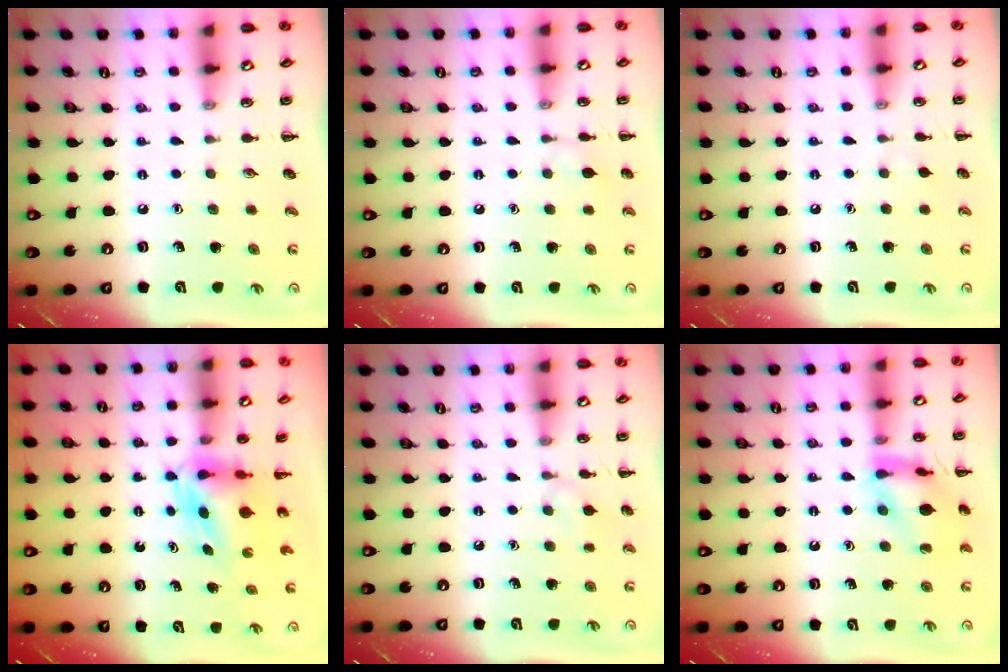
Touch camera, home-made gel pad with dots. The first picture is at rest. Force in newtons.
{"total": 4.0, "press": 4.0, "slide": 0.7}
{"total": 2.2, "press": 1.9, "slide": 0.9}
{"total": 6.4, "press": 6.3, "slide": 1.3}
{"total": 5.9, "press": 5.6, "slide": 2.0}
{"total": 13.2, "press": 13.1, "slide": 1.0}